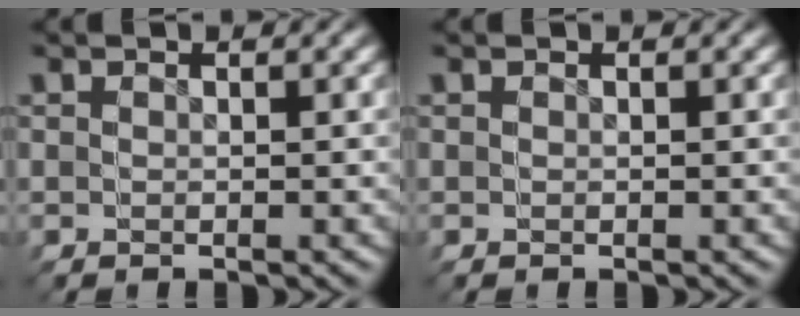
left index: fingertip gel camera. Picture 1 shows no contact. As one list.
[{"total": 0.0}]